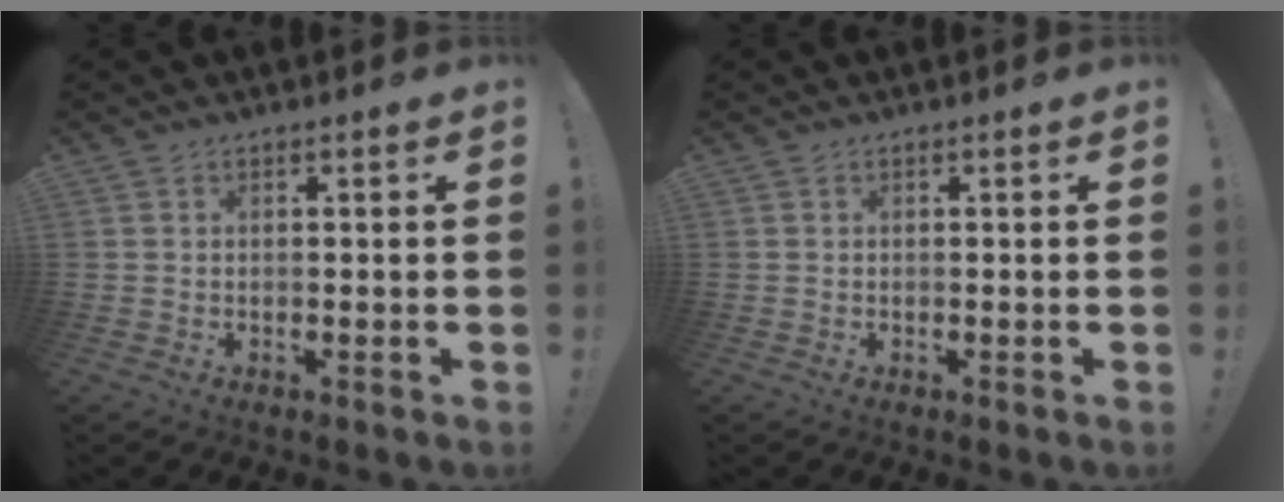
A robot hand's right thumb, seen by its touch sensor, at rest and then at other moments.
{"total": 0.0}